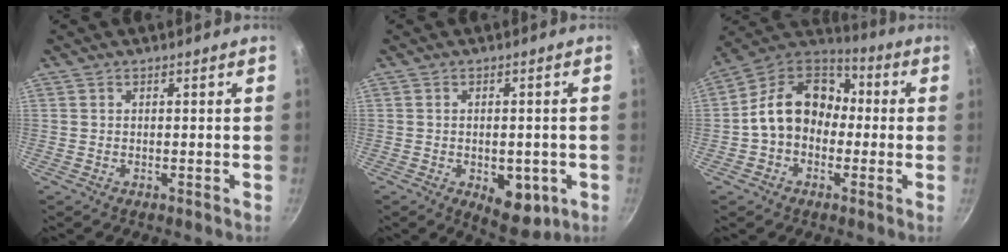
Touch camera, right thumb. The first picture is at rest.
{"total": 8.8, "force": [-2.7, 4.7, 6.9], "torque": [-0.063, -0.002, -0.025]}
{"total": 15.3, "force": [-0.6, 11.9, 9.6], "torque": [-0.120, 0.047, -0.031]}